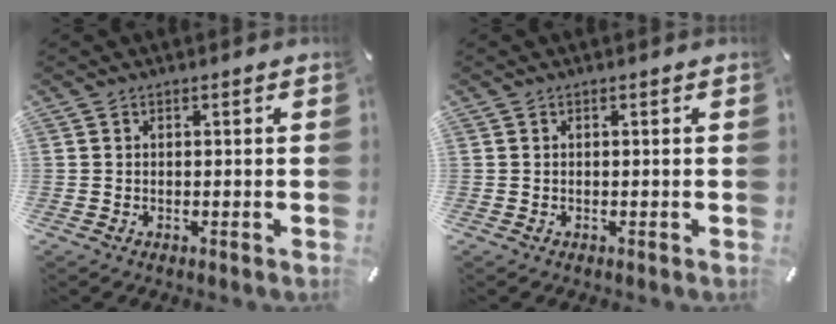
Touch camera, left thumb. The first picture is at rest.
{"total": 0.0}